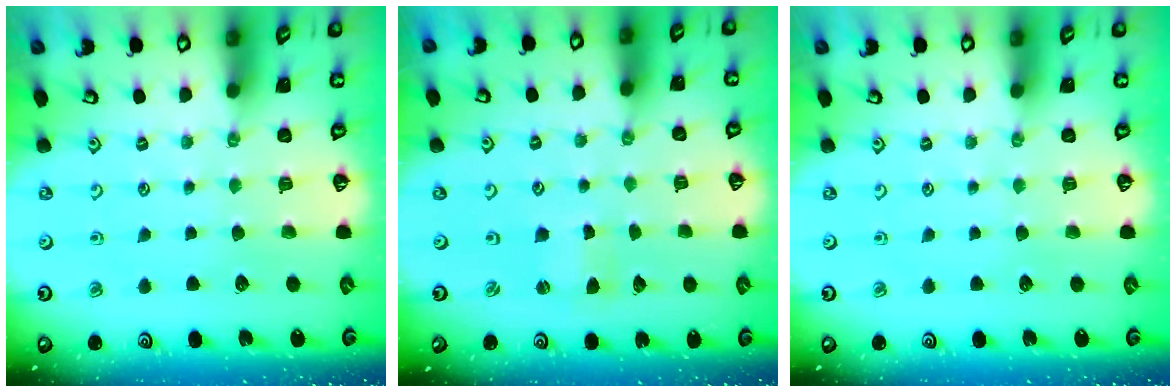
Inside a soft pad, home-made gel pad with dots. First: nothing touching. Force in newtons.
{"total": 0.8, "press": 0.8, "slide": 0.2}
{"total": 0.0}